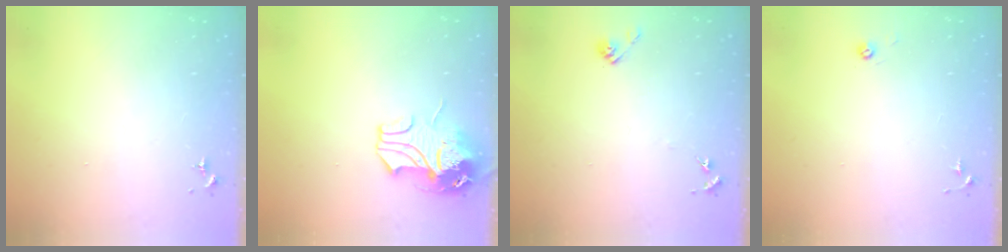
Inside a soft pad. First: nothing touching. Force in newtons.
{"total": 11.7, "press": 11.5, "slide": 1.8}
{"total": 6.2, "press": 6.2, "slide": 0.5}
{"total": 3.1, "press": 3.0, "slide": 0.8}